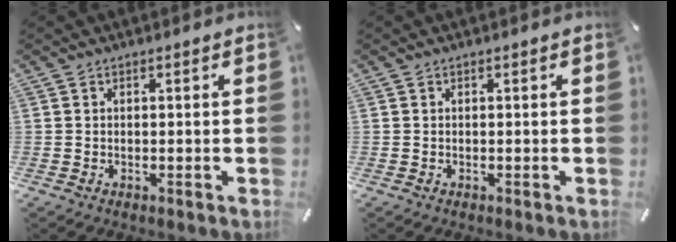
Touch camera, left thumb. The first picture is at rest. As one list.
[{"total": 0.0}]